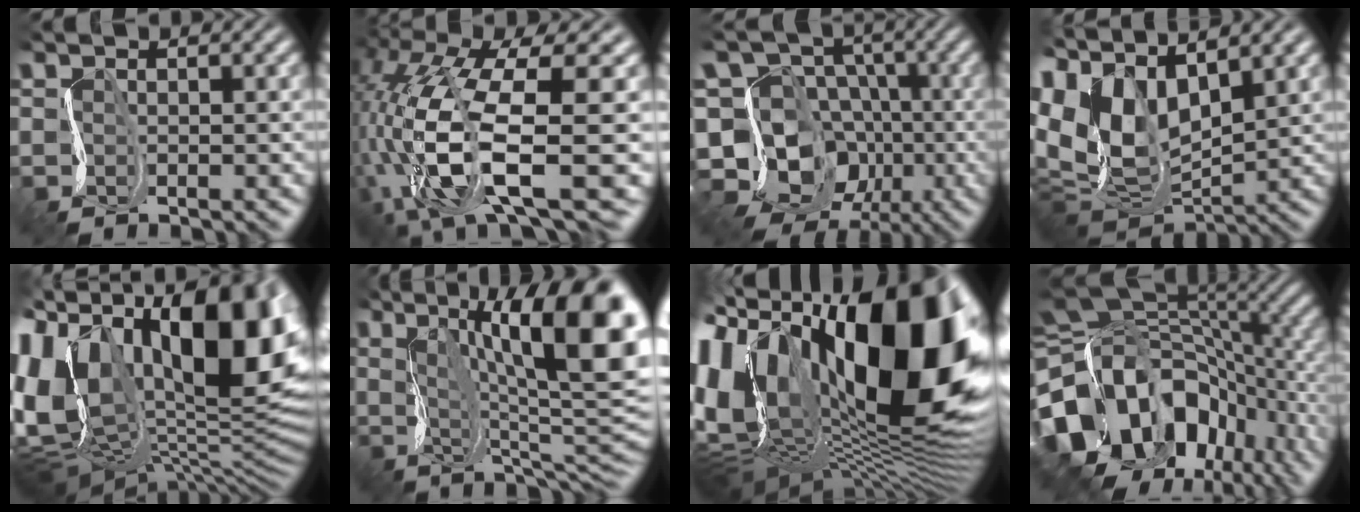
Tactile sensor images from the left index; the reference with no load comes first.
{"total": 13.2, "force": [-3.7, 5.2, 11.5], "torque": [-0.246, -0.004, -0.070]}
{"total": 14.5, "force": [-6.9, 11.3, 6.0], "torque": [-0.113, 0.005, -0.134]}
{"total": 10.4, "force": [3.3, 6.0, 7.8], "torque": [-0.191, 0.004, 0.060]}
{"total": 18.7, "force": [3.7, 12.3, 13.6], "torque": [-0.245, 0.010, 0.079]}
{"total": 14.4, "force": [4.2, 4.4, 13.0], "torque": [-0.195, 0.007, 0.070]}
{"total": 20.5, "force": [2.1, 11.4, 17.0], "torque": [-0.327, -0.017, 0.038]}
{"total": 17.6, "force": [-7.4, 12.4, 10.1], "torque": [-0.220, 0.000, -0.127]}